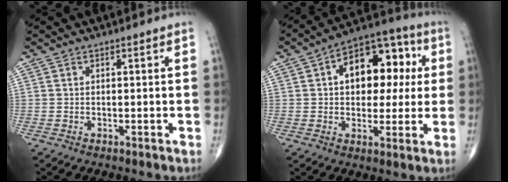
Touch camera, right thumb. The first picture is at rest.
{"total": 15.9, "force": [3.3, 9.8, 12.1], "torque": [-0.121, 0.024, 0.040]}